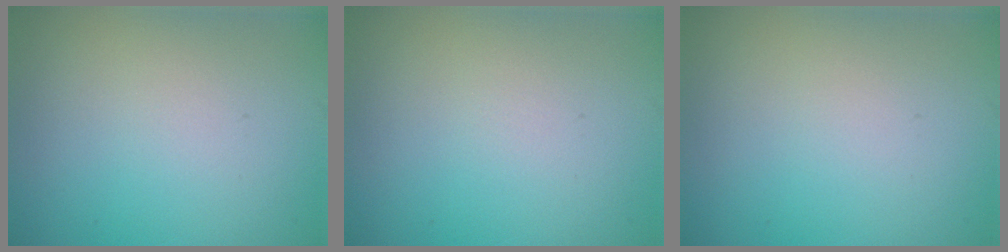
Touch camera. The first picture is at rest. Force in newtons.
{"total": 0.0}
{"total": 0.0}